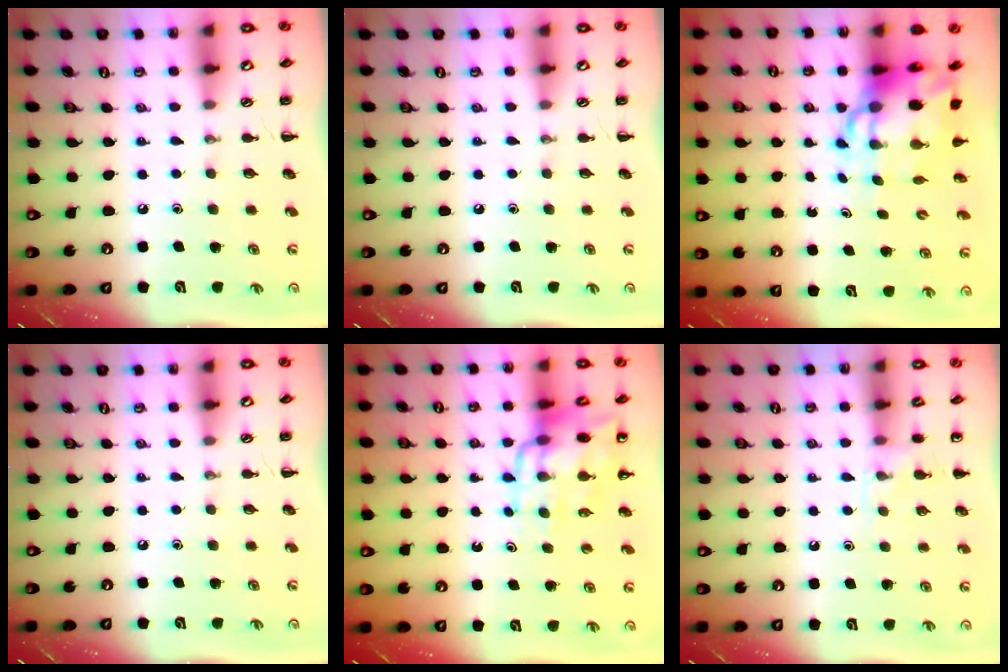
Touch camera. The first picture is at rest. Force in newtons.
{"total": 0.0}
{"total": 10.1, "press": 9.7, "slide": 2.9}
{"total": 0.0}
{"total": 13.7, "press": 13.3, "slide": 3.3}
{"total": 5.9, "press": 5.5, "slide": 2.1}